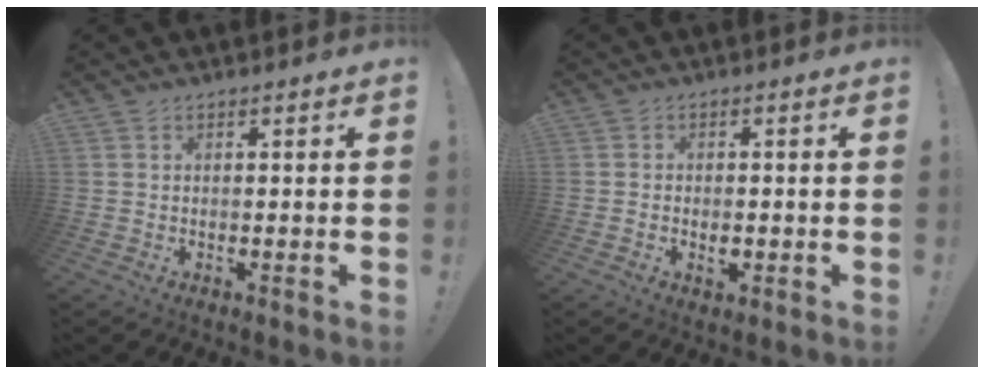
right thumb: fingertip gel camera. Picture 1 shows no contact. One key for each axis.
{"total": 2.6, "fx": -1.1, "fy": 1.7, "fz": 1.7, "tx": -0.016, "ty": 0.002, "tz": -0.018}